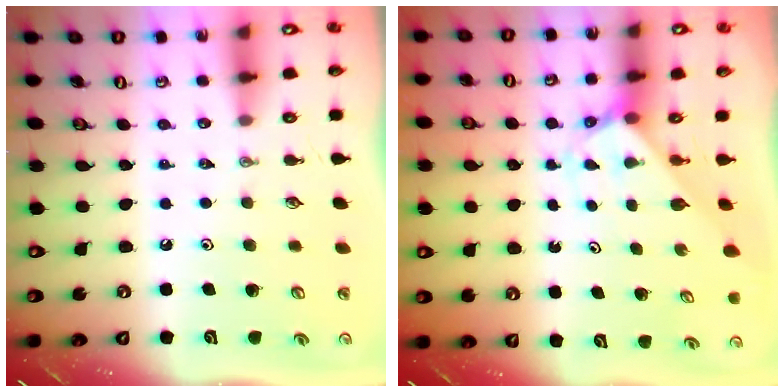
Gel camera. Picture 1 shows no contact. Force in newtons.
{"total": 2.2, "press": 2.2, "slide": 0.2}